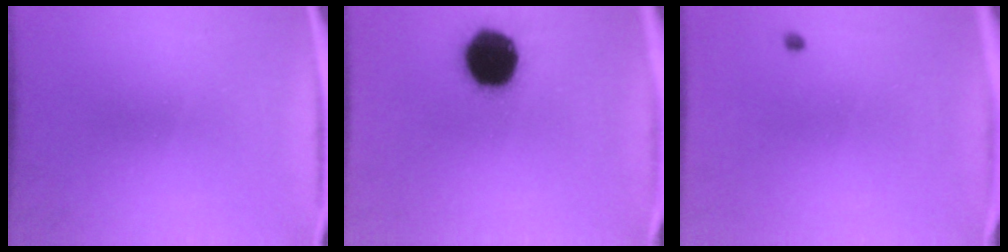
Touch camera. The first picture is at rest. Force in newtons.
{"total": 17.2}
{"total": 0.5}